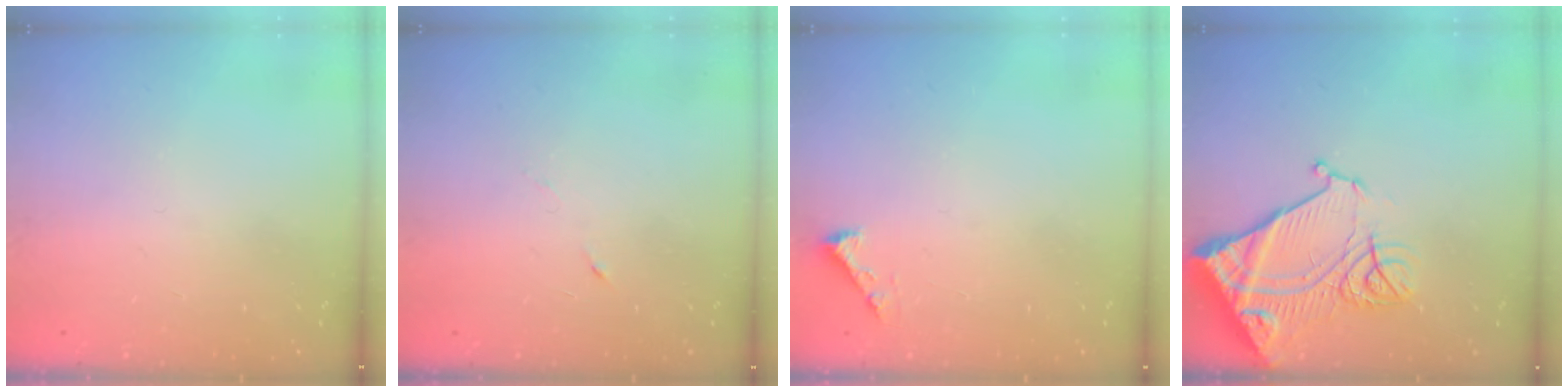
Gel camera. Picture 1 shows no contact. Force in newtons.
{"total": 3.4, "press": 3.2, "slide": 0.9}
{"total": 2.3, "press": 2.3, "slide": 0.3}
{"total": 17.1, "press": 17.0, "slide": 1.9}